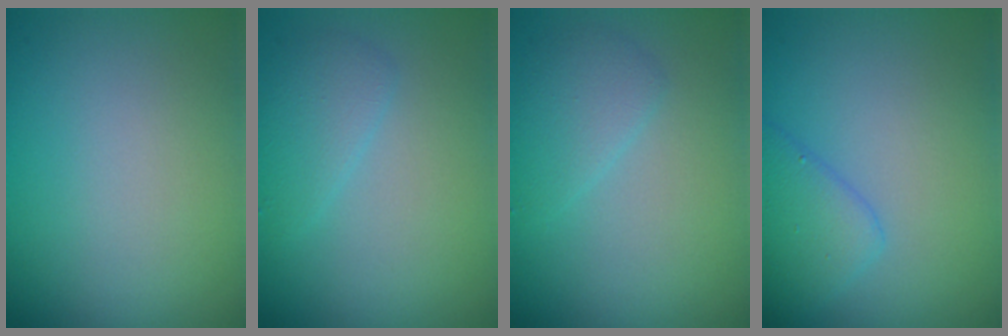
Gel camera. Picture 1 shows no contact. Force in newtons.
{"total": 2.0, "press": 2.0, "slide": 0.1}
{"total": 2.0, "press": 2.0, "slide": 0.1}
{"total": 3.1, "press": 3.1, "slide": 0.1}